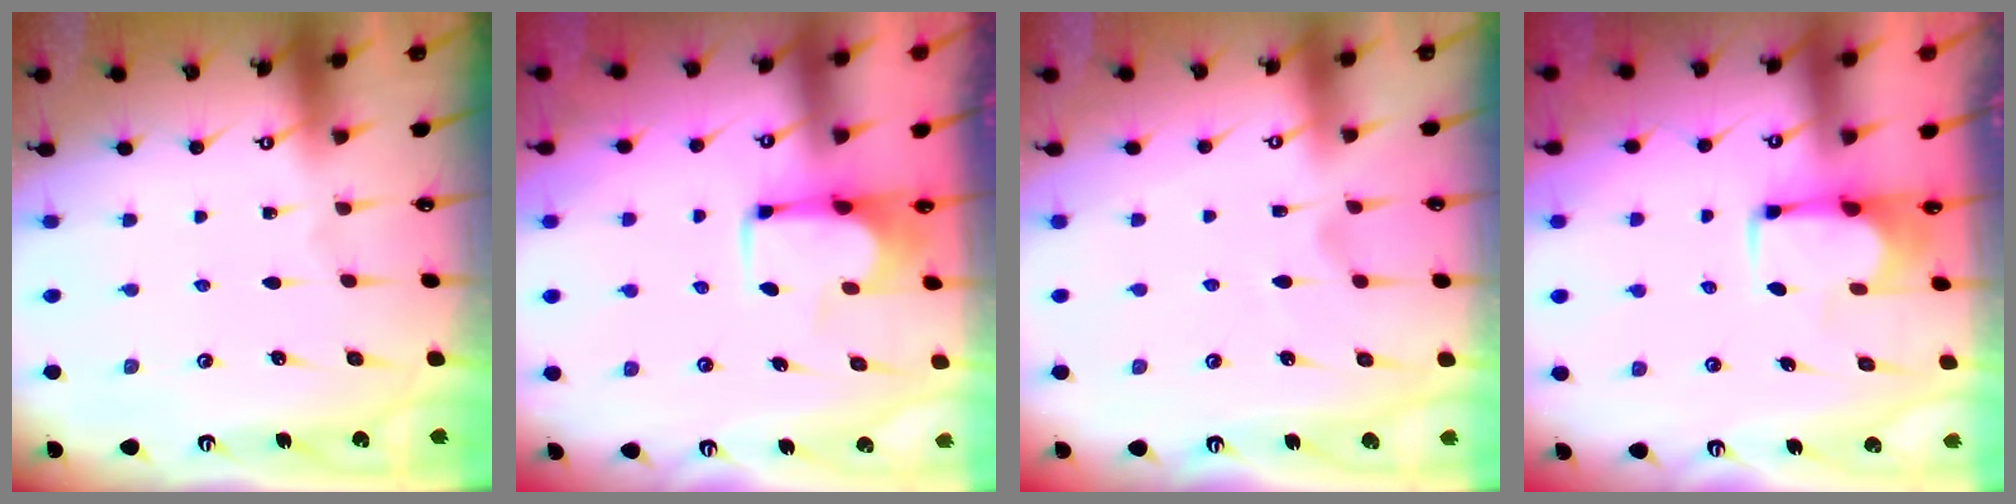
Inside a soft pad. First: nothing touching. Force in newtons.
{"total": 3.2, "press": 3.2, "slide": 0.5}
{"total": 1.1, "press": 0.2, "slide": 1.1}
{"total": 1.6, "press": 1.5, "slide": 0.6}